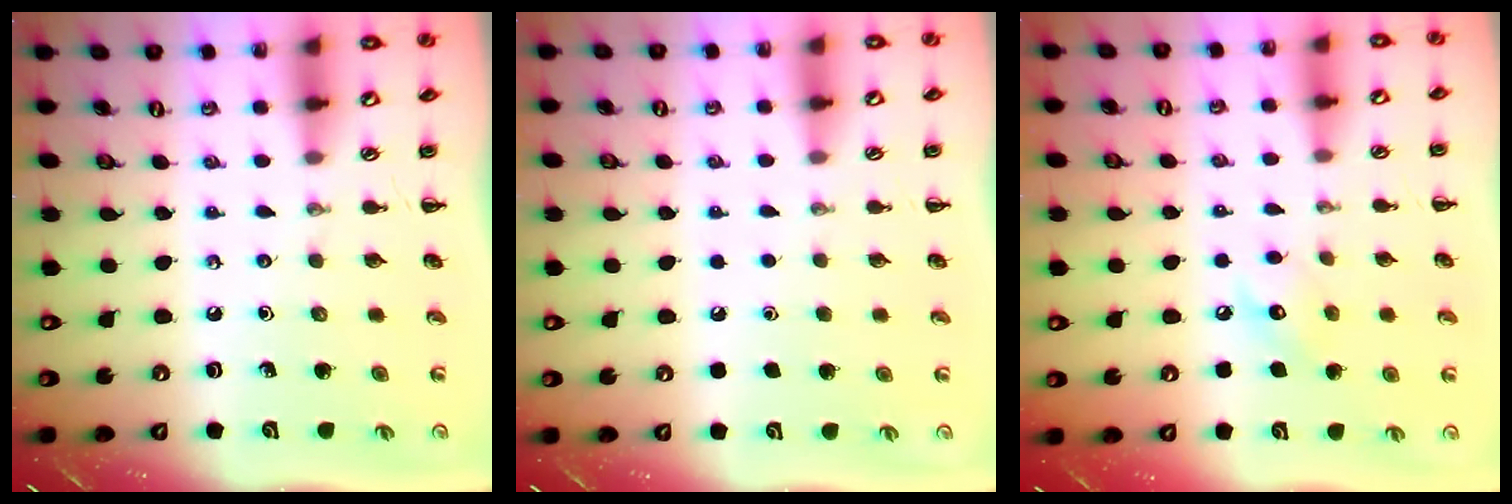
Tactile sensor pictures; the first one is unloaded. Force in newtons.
{"total": 1.8, "press": 1.7, "slide": 0.1}
{"total": 7.3, "press": 7.3, "slide": 0.8}